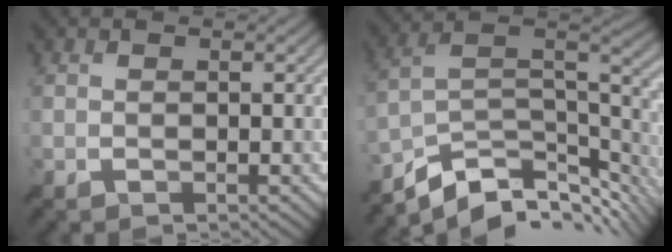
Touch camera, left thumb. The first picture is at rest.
{"total": 11.7, "force": [-7.7, 5.0, 7.3], "torque": [-0.155, -0.006, -0.122]}